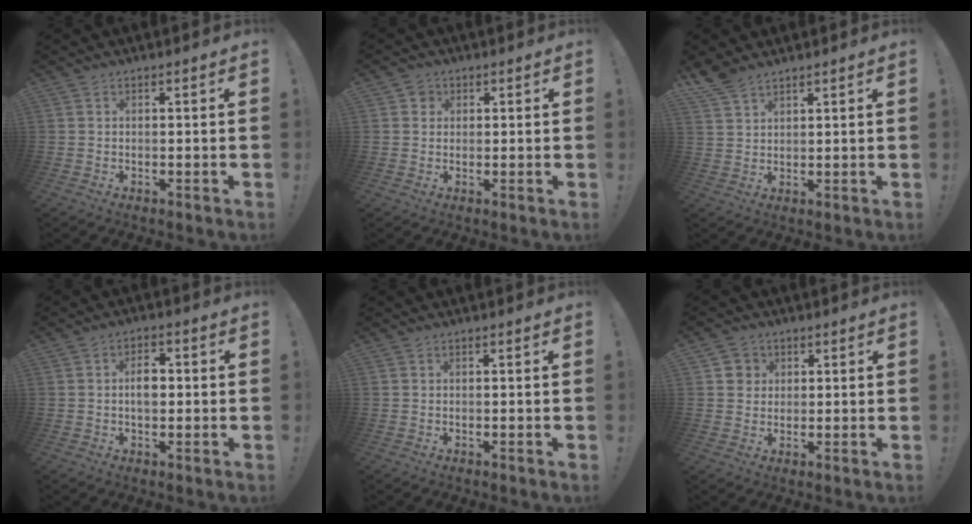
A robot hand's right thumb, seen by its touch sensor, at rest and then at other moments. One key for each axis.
{"total": 2.4, "fx": 0.7, "fy": 2.3, "fz": 0.5, "tx": -0.009, "ty": 0.003, "tz": 0.013}
{"total": 5.1, "fx": 4.4, "fy": 1.6, "fz": 2.1, "tx": -0.045, "ty": -0.025, "tz": 0.085}
{"total": 5.1, "fx": 0.0, "fy": 3.2, "fz": 3.9, "tx": -0.061, "ty": 0.004, "tz": -0.007}
{"total": 0.0}
{"total": 4.1, "fx": 1.2, "fy": 3.9, "fz": 0.7, "tx": -0.007, "ty": 0.000, "tz": 0.021}